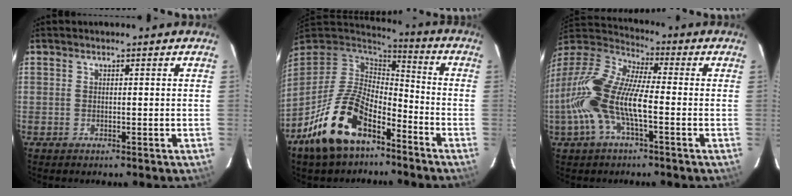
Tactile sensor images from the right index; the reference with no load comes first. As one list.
[{"total": 17.1, "force": [-9.9, 8.5, 11.0], "torque": [-0.228, -0.011, -0.179]}, {"total": 17.8, "force": [-4.7, 5.9, 16.1], "torque": [-0.323, -0.009, -0.104]}]